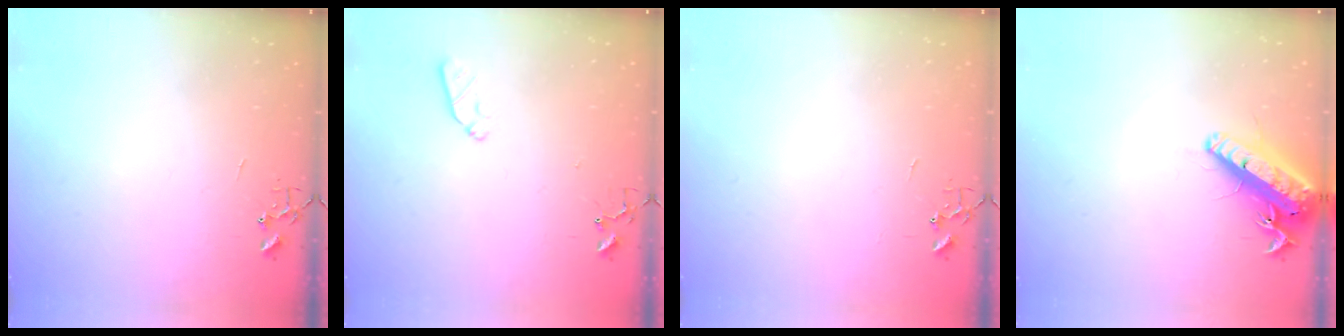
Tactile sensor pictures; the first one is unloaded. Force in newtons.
{"total": 5.9, "press": 5.8, "slide": 0.8}
{"total": 0.0}
{"total": 17.1, "press": 16.8, "slide": 3.4}